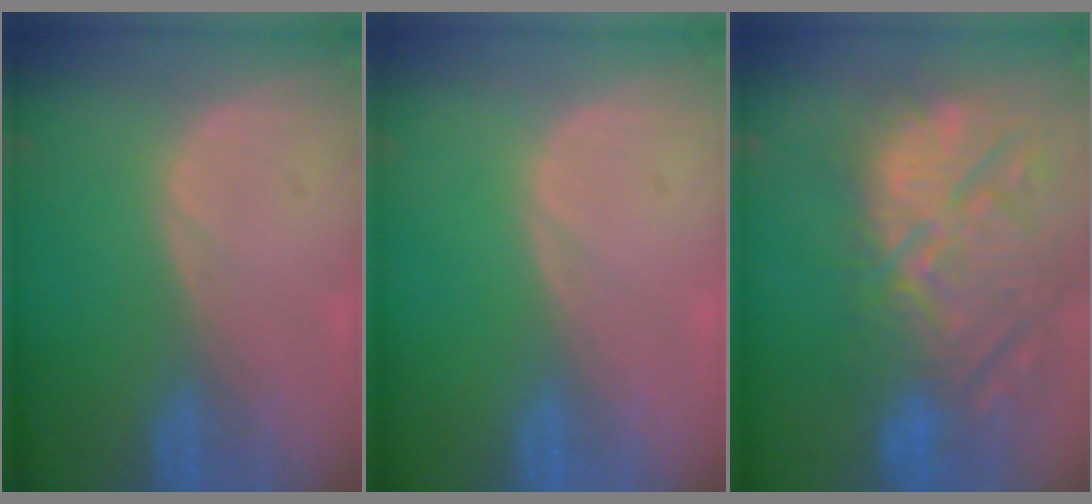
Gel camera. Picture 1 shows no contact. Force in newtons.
{"total": 0.0}
{"total": 15.1, "press": 12.9, "slide": 7.8}